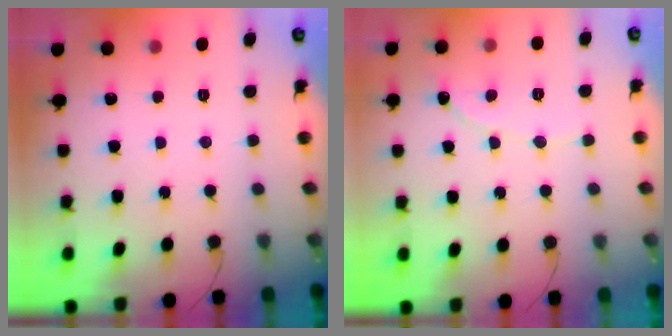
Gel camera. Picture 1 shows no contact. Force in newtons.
{"total": 3.0, "press": 3.0, "slide": 0.3}